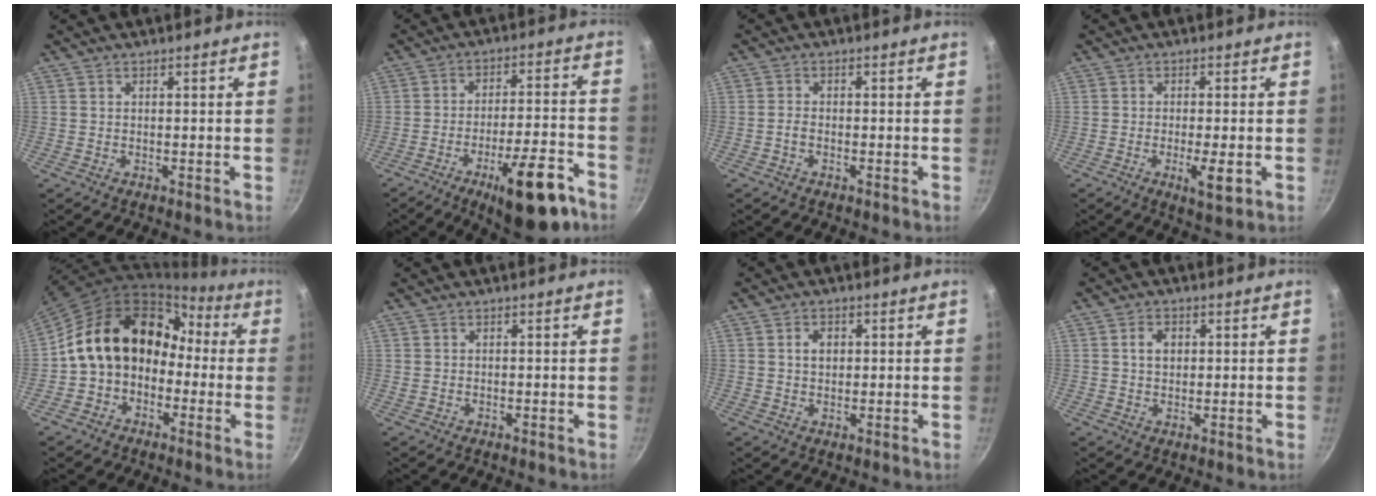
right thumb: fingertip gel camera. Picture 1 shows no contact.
{"total": 16.0, "force": [-9.0, 4.8, 12.3], "torque": [-0.161, 0.057, -0.123]}
{"total": 1.5, "force": [-0.8, 0.8, 1.0], "torque": [-0.027, 0.010, -0.021]}
{"total": 5.2, "force": [-1.6, 1.3, 4.8], "torque": [-0.085, 0.000, -0.024]}
{"total": 16.2, "force": [-1.0, 12.8, 9.9], "torque": [-0.130, 0.072, -0.027]}
{"total": 0.0}
{"total": 2.7, "force": [0.5, 2.1, 1.7], "torque": [-0.015, 0.002, 0.009]}
{"total": 3.4, "force": [0.7, 2.5, 2.1], "torque": [-0.022, 0.003, 0.011]}